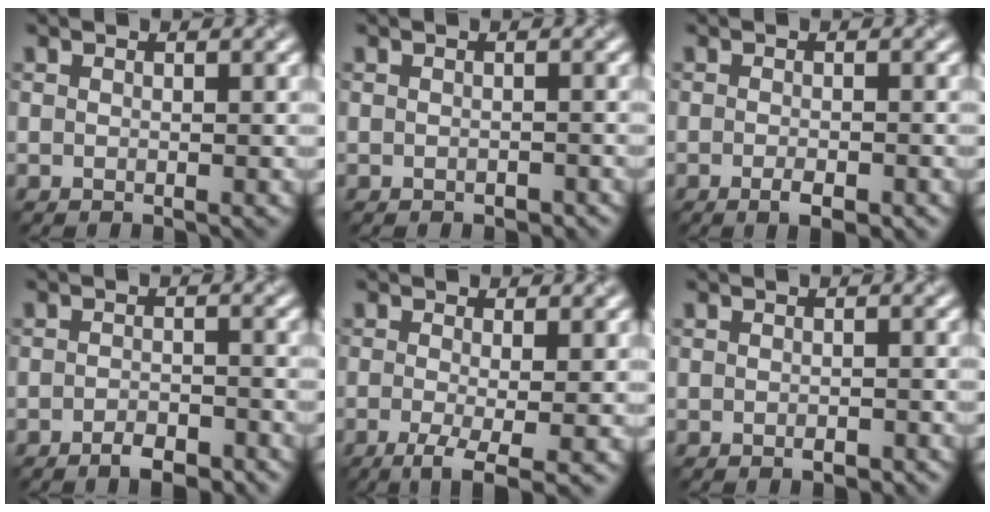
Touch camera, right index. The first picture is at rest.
{"total": 0.6, "force": [-0.4, 0.4, 0.3], "torque": [-0.003, -0.004, -0.004]}
{"total": 2.1, "force": [-1.1, 0.6, 1.7], "torque": [-0.026, -0.004, -0.017]}
{"total": 2.5, "force": [-1.8, 0.9, 1.5], "torque": [-0.021, 0.002, -0.031]}
{"total": 3.9, "force": [-1.3, 0.9, 3.6], "torque": [-0.066, -0.010, -0.025]}
{"total": 0.9, "force": [-0.6, 0.4, 0.6], "torque": [-0.008, -0.002, -0.007]}